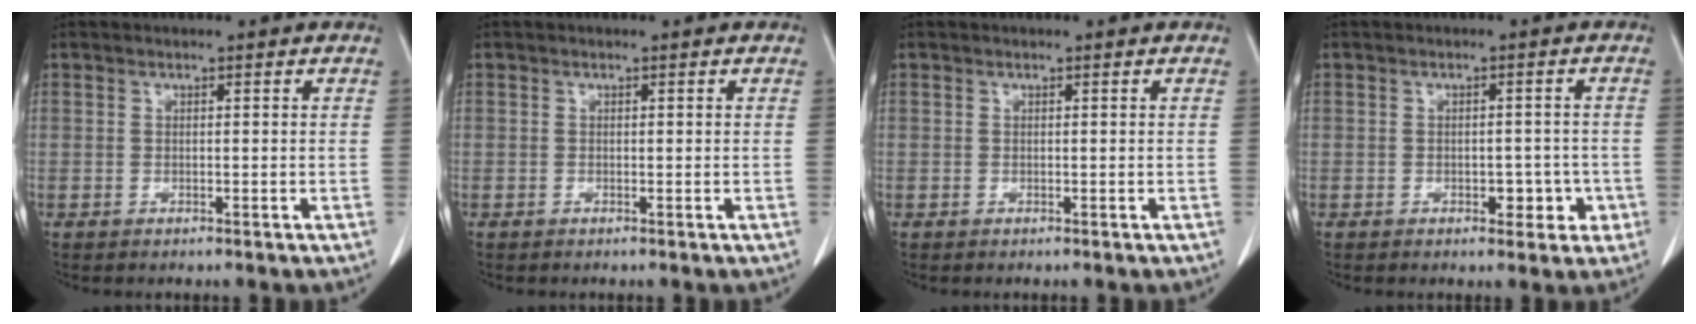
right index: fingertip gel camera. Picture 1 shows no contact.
{"total": 0.0}
{"total": 0.0}
{"total": 3.6, "force": [-1.3, 2.2, 2.6], "torque": [-0.020, 0.011, -0.010]}